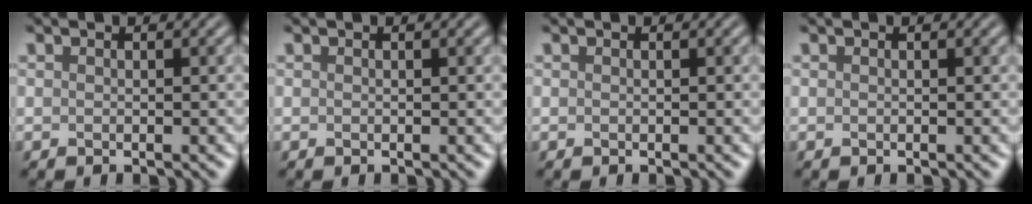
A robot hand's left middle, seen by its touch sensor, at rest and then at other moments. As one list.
[{"total": 0.0}, {"total": 0.0}, {"total": 0.0}]